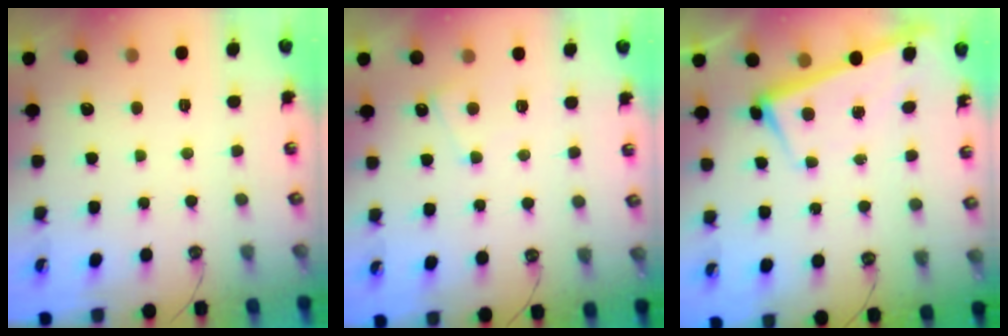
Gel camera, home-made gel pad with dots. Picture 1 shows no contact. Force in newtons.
{"total": 4.8, "press": 4.8, "slide": 0.4}
{"total": 2.9, "press": 2.9, "slide": 0.4}